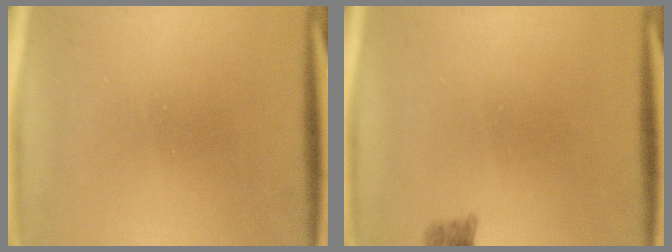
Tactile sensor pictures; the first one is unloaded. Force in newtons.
{"total": 2.0}